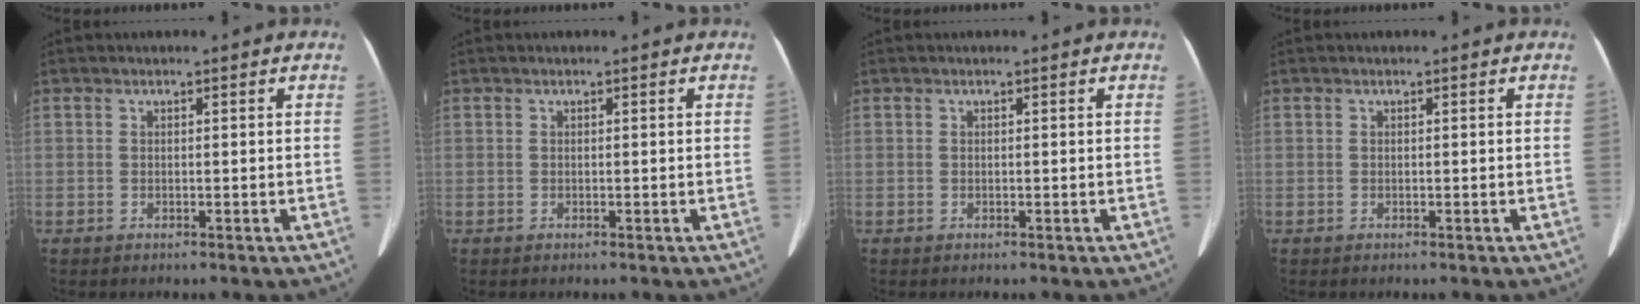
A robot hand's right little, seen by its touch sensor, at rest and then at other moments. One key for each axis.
{"total": 0.0}
{"total": 0.0}
{"total": 0.0}